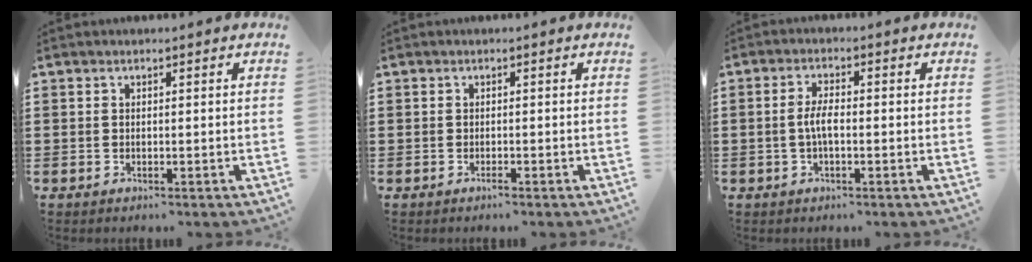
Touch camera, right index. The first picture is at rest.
{"total": 0.6, "force": [-0.5, 0.1, 0.3], "torque": [-0.007, -0.002, -0.010]}
{"total": 3.4, "force": [-0.6, 1.0, 3.2], "torque": [-0.073, -0.002, -0.015]}